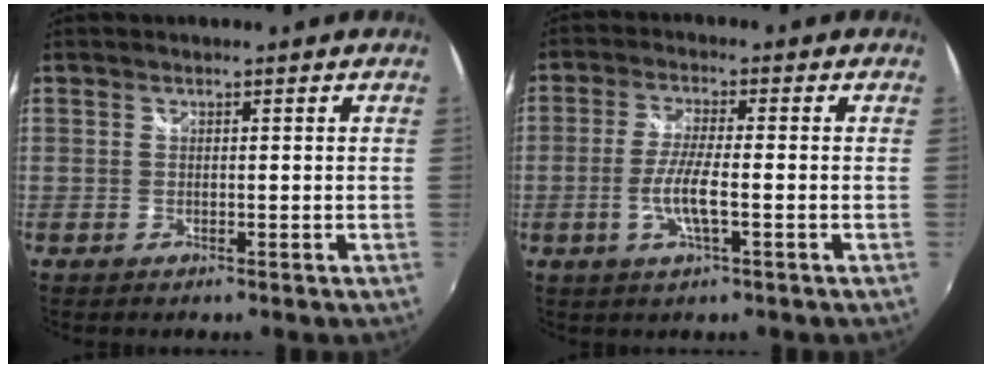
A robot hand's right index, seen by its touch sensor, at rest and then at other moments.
{"total": 6.0, "force": [-1.7, 0.9, 5.7], "torque": [-0.119, -0.006, -0.034]}